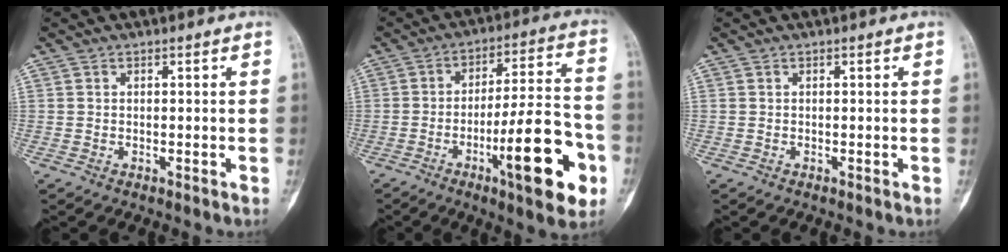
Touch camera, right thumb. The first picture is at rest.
{"total": 19.1, "force": [-7.1, 4.6, 17.2], "torque": [-0.244, 0.030, -0.102]}
{"total": 0.0}